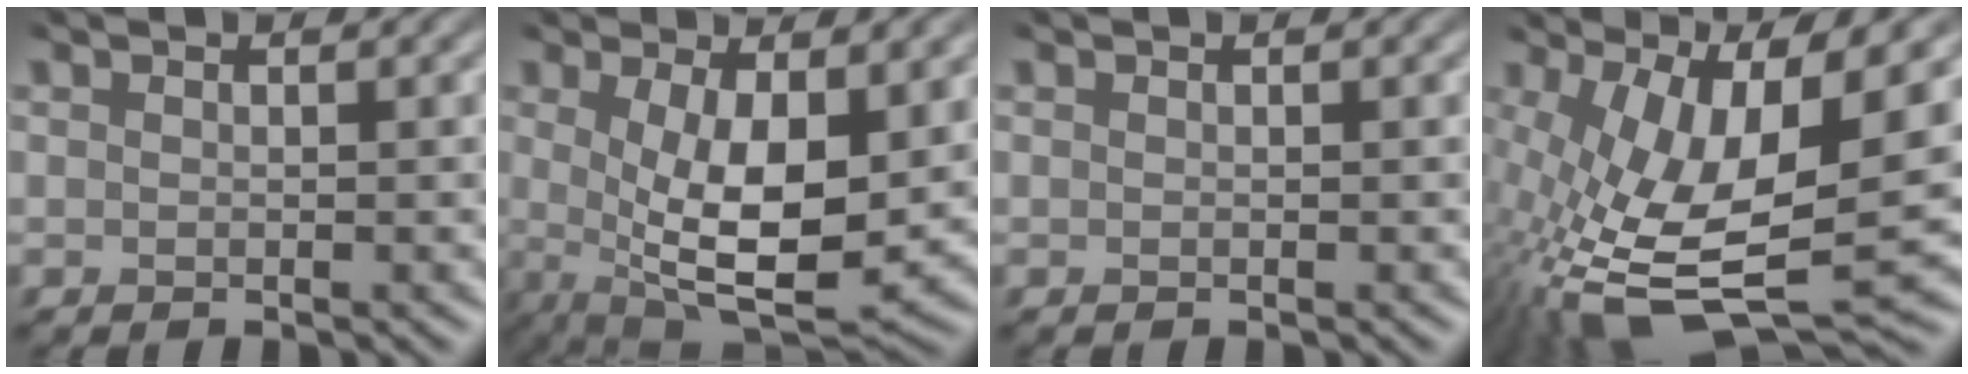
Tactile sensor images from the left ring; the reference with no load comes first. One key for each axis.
{"total": 10.0, "fx": -0.1, "fy": 4.0, "fz": 9.2, "tx": -0.167, "ty": -0.026, "tz": 0.001}
{"total": 0.0}
{"total": 14.7, "fx": -0.9, "fy": 4.9, "fz": 13.8, "tx": -0.281, "ty": -0.013, "tz": 0.006}